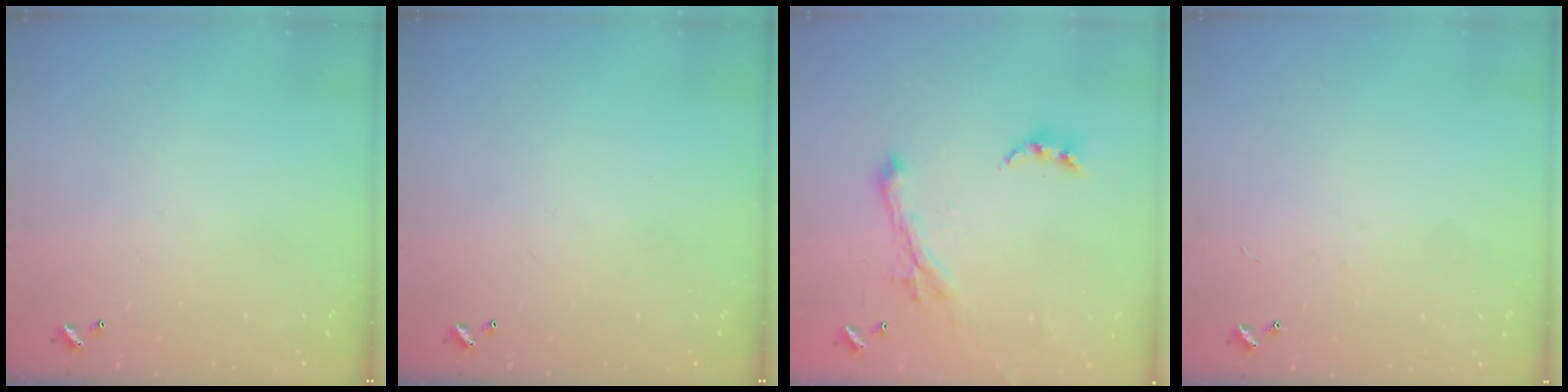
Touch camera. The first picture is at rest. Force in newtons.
{"total": 0.0}
{"total": 2.8, "press": 2.5, "slide": 1.3}
{"total": 2.4, "press": 2.4, "slide": 0.3}